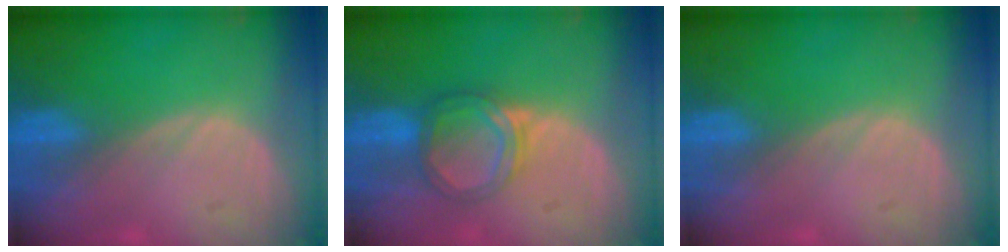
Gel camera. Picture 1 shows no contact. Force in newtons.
{"total": 5.3, "press": 4.8, "slide": 2.2}
{"total": 0.0}